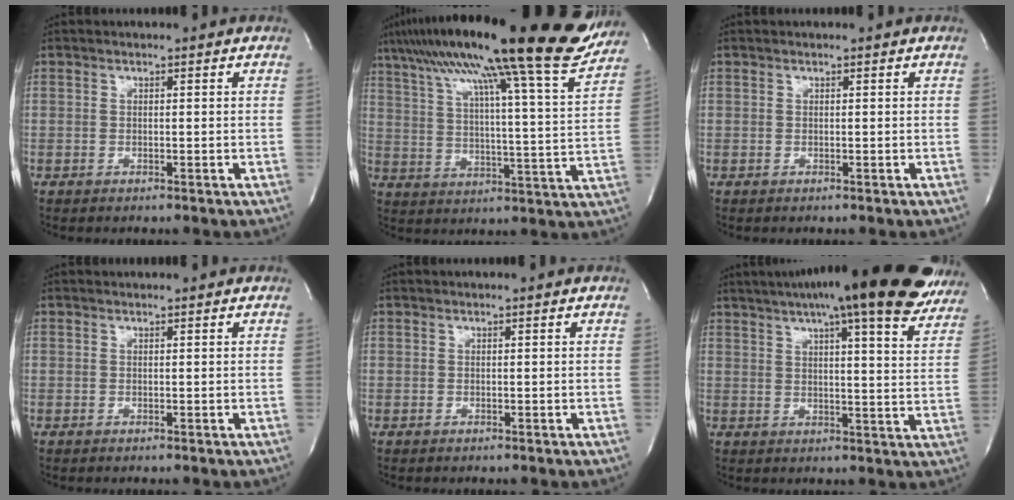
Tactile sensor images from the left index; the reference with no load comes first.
{"total": 28.7, "force": [22.9, 1.2, 17.2], "torque": [-0.281, -0.007, 0.315]}
{"total": 0.0}
{"total": 0.6, "force": [0.6, 0.0, 0.1], "torque": [-0.004, 0.011, 0.013]}
{"total": 0.0}
{"total": 25.2, "force": [19.6, 4.3, 15.2], "torque": [-0.227, 0.015, 0.241]}